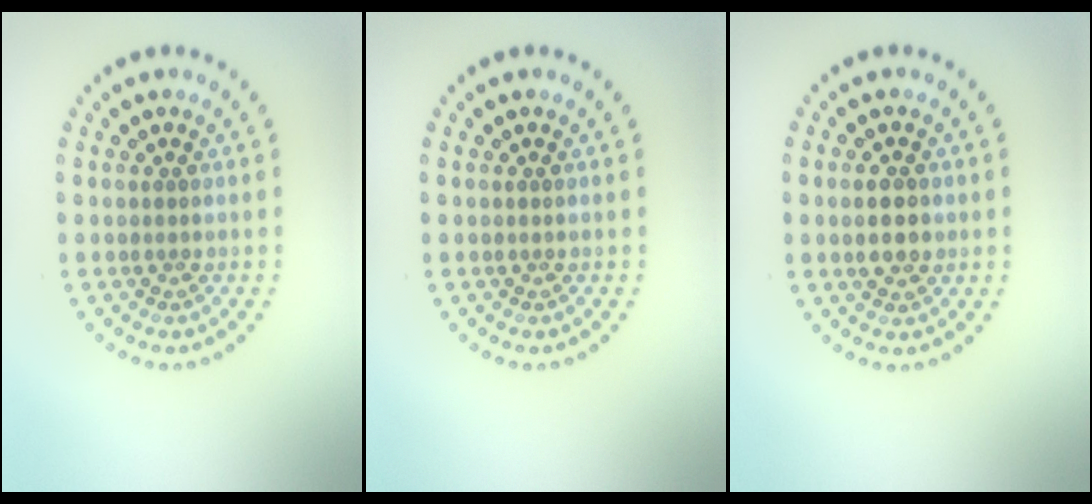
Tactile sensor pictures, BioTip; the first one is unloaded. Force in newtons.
{"total": 0.0}
{"total": 2.3, "press": 2.2, "slide": 0.2}